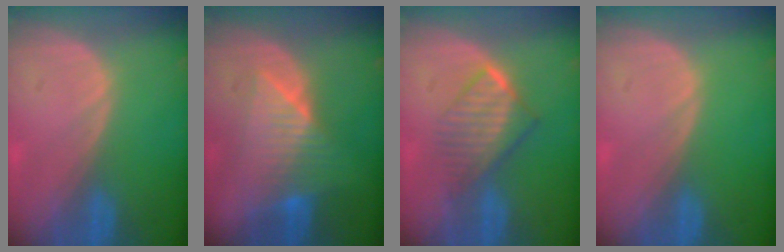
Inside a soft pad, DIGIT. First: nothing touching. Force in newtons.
{"total": 7.4, "press": 7.2, "slide": 1.6}
{"total": 6.6, "press": 6.0, "slide": 2.9}
{"total": 0.0}